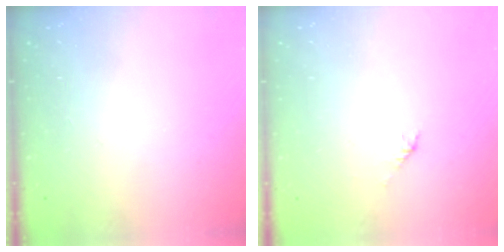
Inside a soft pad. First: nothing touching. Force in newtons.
{"total": 1.5, "press": 1.4, "slide": 0.5}